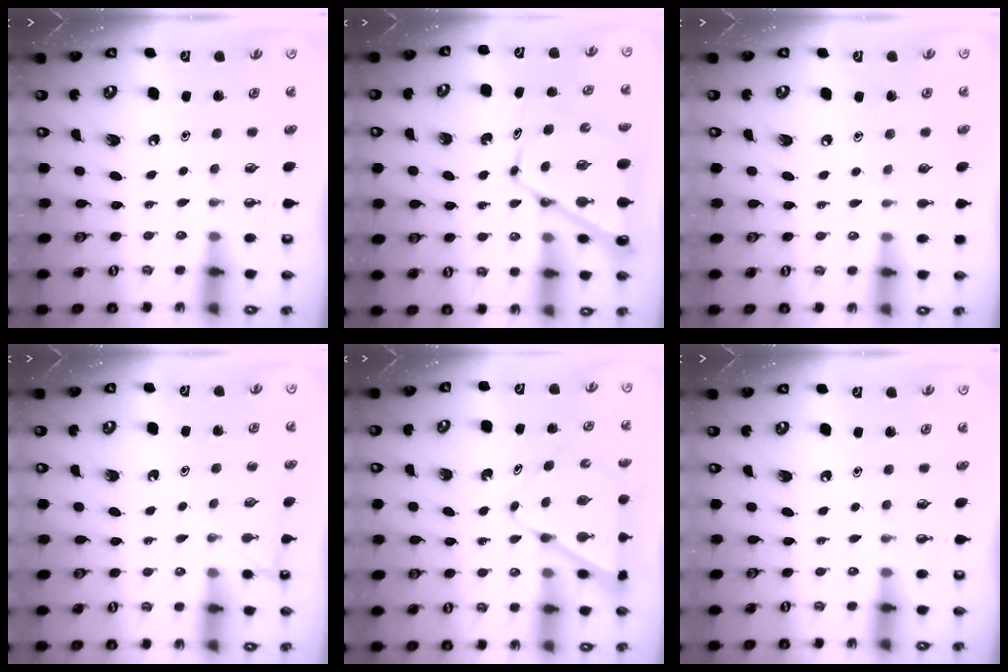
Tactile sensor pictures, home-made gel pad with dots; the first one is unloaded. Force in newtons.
{"total": 13.3, "press": 13.2, "slide": 1.3}
{"total": 3.4, "press": 3.4, "slide": 0.4}
{"total": 2.1, "press": 2.1, "slide": 0.3}
{"total": 8.8, "press": 8.8, "slide": 0.9}
{"total": 0.0}